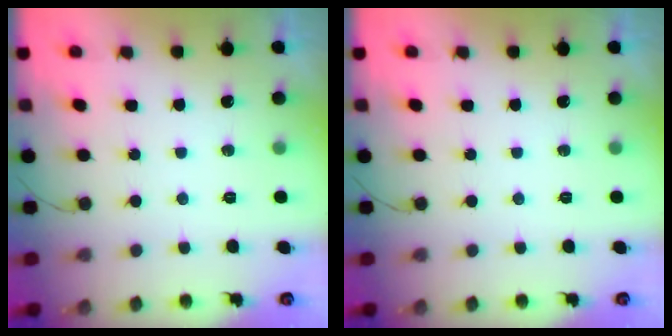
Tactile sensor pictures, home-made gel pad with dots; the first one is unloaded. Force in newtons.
{"total": 0.0}